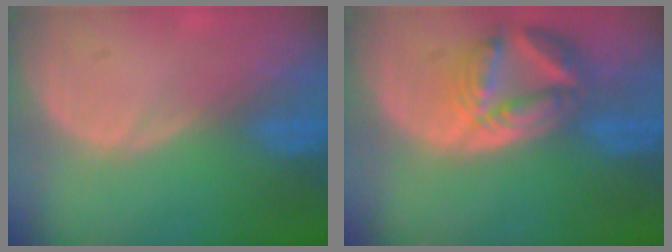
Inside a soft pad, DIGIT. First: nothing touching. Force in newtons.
{"total": 8.2, "press": 7.2, "slide": 3.9}